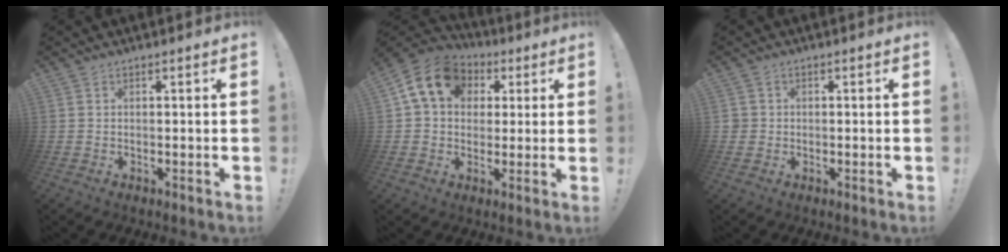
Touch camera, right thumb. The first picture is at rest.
{"total": 14.0, "force": [4.9, 10.8, 7.5], "torque": [-0.110, -0.008, 0.095]}
{"total": 1.9, "force": [0.0, 1.8, 0.5], "torque": [-0.006, 0.003, 0.000]}